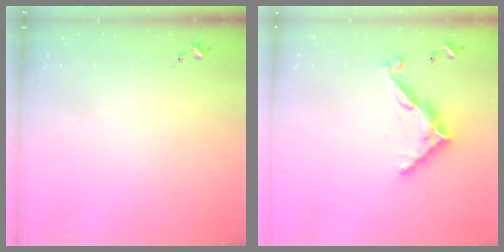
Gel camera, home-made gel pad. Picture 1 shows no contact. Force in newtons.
{"total": 11.3, "press": 11.3, "slide": 0.3}